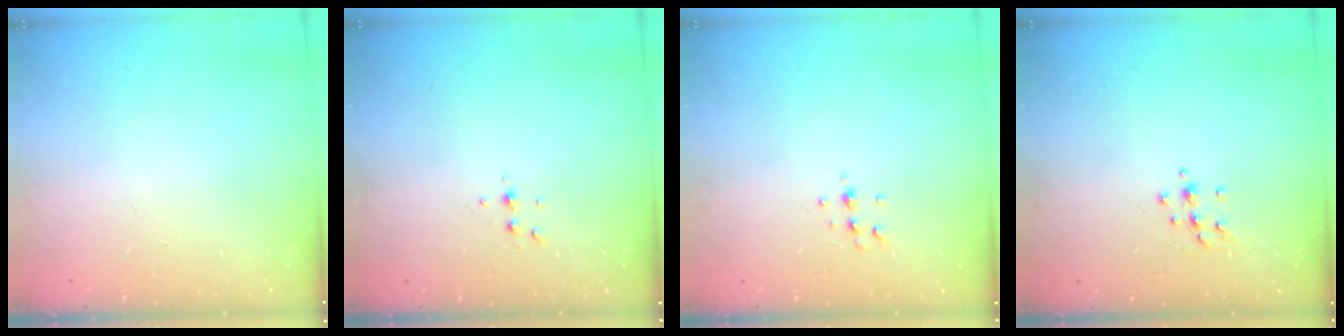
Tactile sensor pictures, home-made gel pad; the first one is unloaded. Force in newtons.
{"total": 4.1, "press": 4.0, "slide": 0.9}
{"total": 5.4, "press": 5.3, "slide": 1.1}
{"total": 6.3, "press": 6.2, "slide": 0.9}